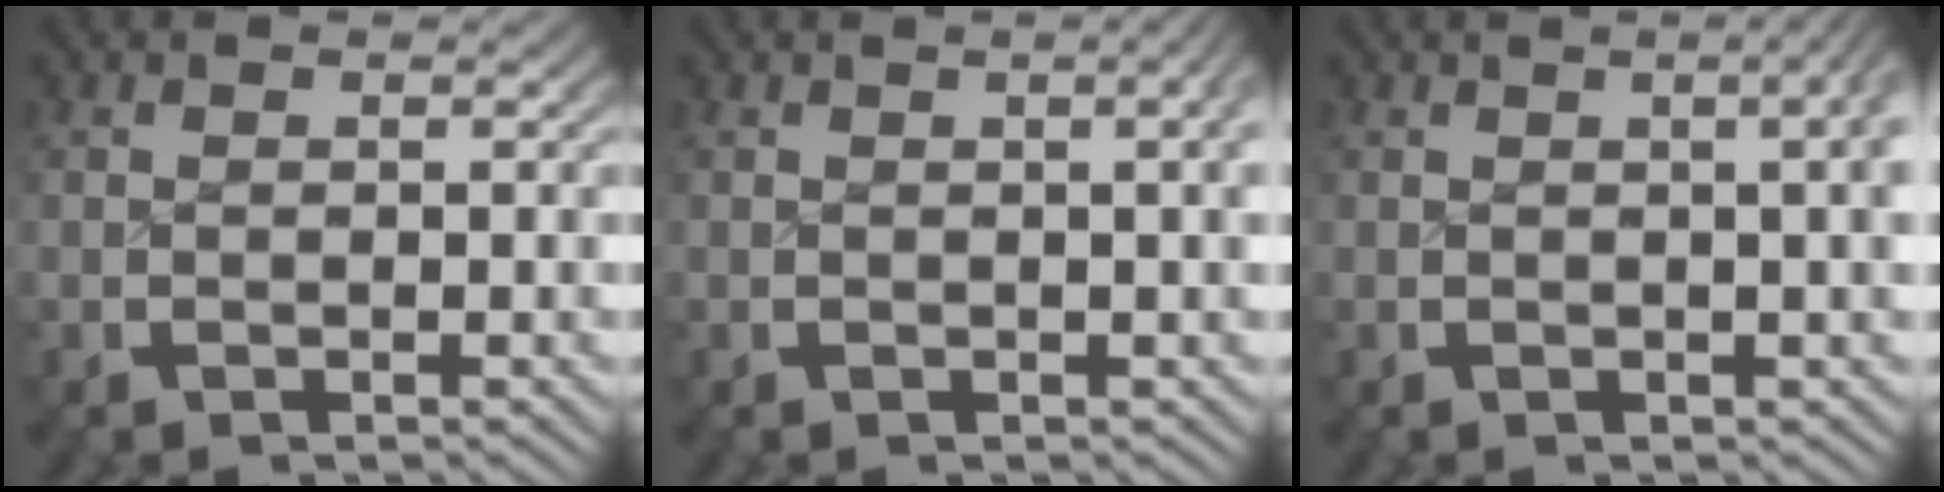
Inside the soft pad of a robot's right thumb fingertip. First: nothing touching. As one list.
[{"total": 2.9, "force": [0.4, 0.9, 2.7], "torque": [-0.027, 0.010, 0.003]}, {"total": 7.0, "force": [2.2, 3.2, 5.8], "torque": [-0.046, 0.034, 0.015]}]